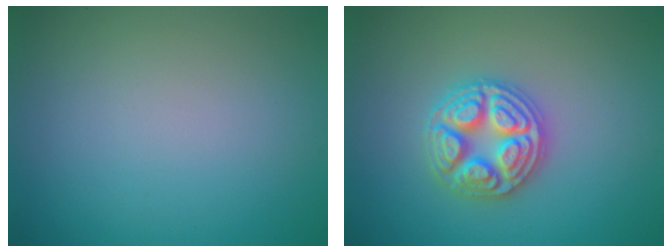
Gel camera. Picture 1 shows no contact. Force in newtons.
{"total": 4.9, "press": 4.8, "slide": 0.6}